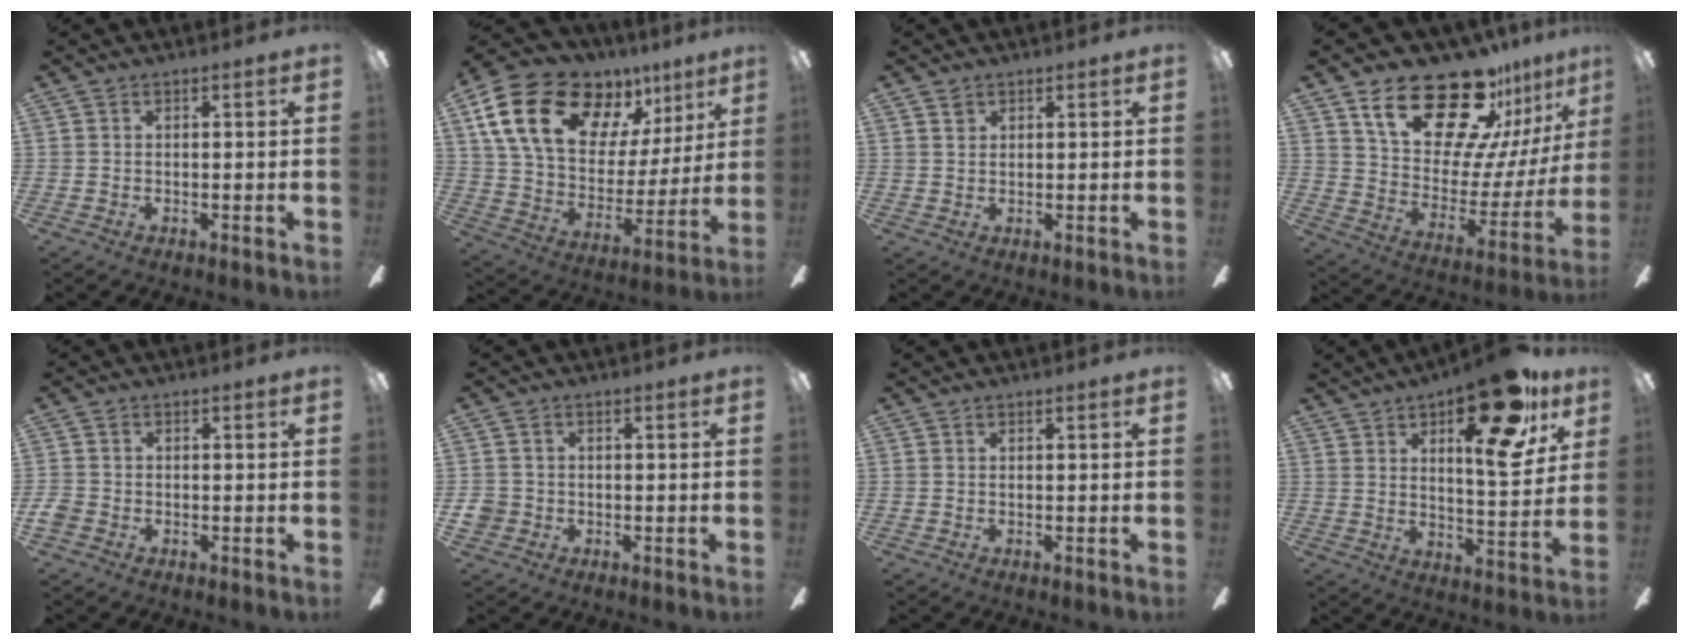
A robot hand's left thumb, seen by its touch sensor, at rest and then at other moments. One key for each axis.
{"total": 22.4, "fx": 13.0, "fy": 13.1, "fz": 12.7, "tx": -0.219, "ty": -0.064, "tz": 0.242}
{"total": 1.5, "fx": 1.1, "fy": 1.0, "fz": 0.3, "tx": 0.001, "ty": -0.004, "tz": 0.021}
{"total": 25.8, "fx": 19.4, "fy": 10.9, "fz": 13.1, "tx": -0.200, "ty": -0.131, "tz": 0.342}
{"total": 2.4, "fx": -1.1, "fy": 1.9, "fz": 1.1, "tx": -0.023, "ty": 0.006, "tz": -0.022}
{"total": 3.4, "fx": -1.0, "fy": 3.2, "fz": 0.9, "tx": -0.022, "ty": 0.006, "tz": -0.019}
{"total": 0.0}
{"total": 20.4, "fx": 13.1, "fy": 8.2, "fz": 13.2, "tx": -0.179, "ty": -0.073, "tz": 0.210}